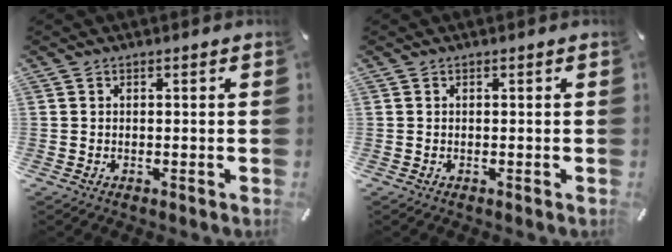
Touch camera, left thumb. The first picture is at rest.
{"total": 0.0}